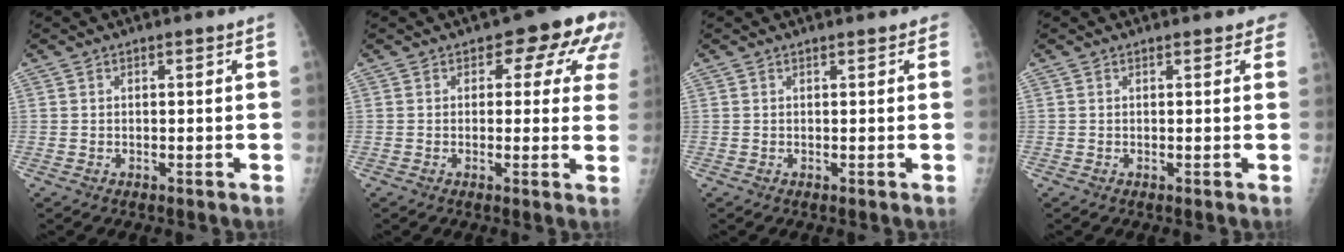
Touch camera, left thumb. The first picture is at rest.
{"total": 9.5, "force": [3.5, 5.5, 6.8], "torque": [-0.017, -0.001, 0.029]}
{"total": 0.9, "force": [0.6, 0.5, 0.5], "torque": [-0.001, 0.000, 0.002]}
{"total": 1.2, "force": [0.8, 0.7, 0.4], "torque": [0.011, -0.002, 0.000]}